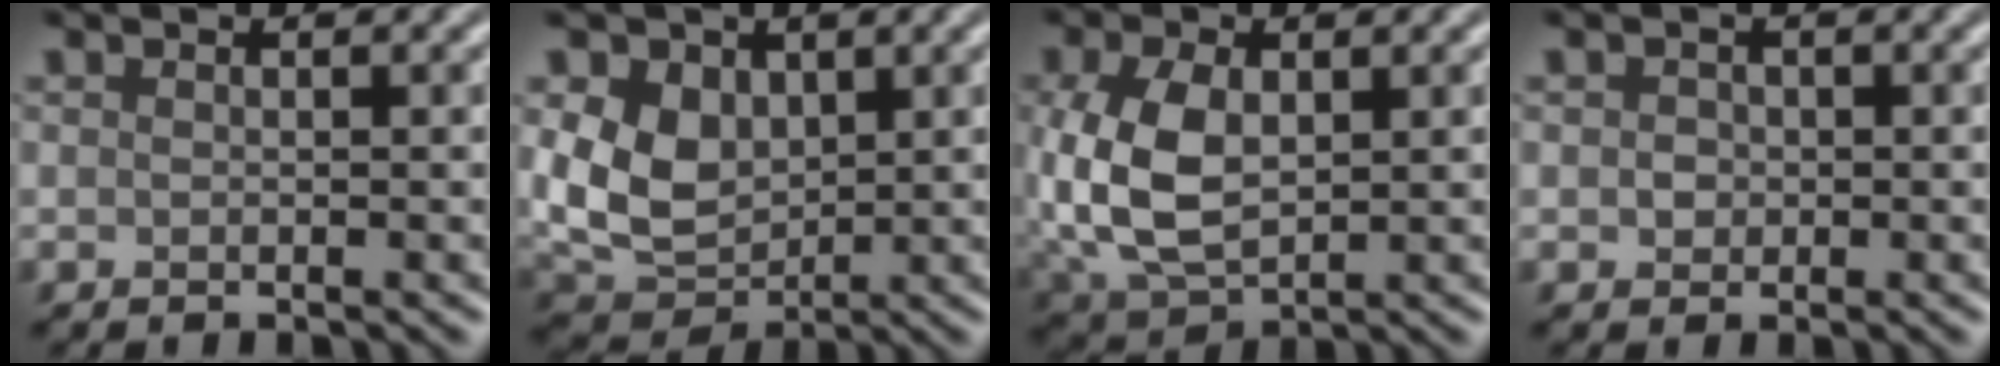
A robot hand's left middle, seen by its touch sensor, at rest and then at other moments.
{"total": 6.6, "force": [1.2, 4.8, 4.3], "torque": [-0.108, 0.000, 0.021]}
{"total": 7.4, "force": [0.3, 4.7, 5.7], "torque": [-0.150, 0.001, 0.011]}
{"total": 1.9, "force": [0.5, 1.5, 0.9], "torque": [-0.001, 0.020, -0.007]}